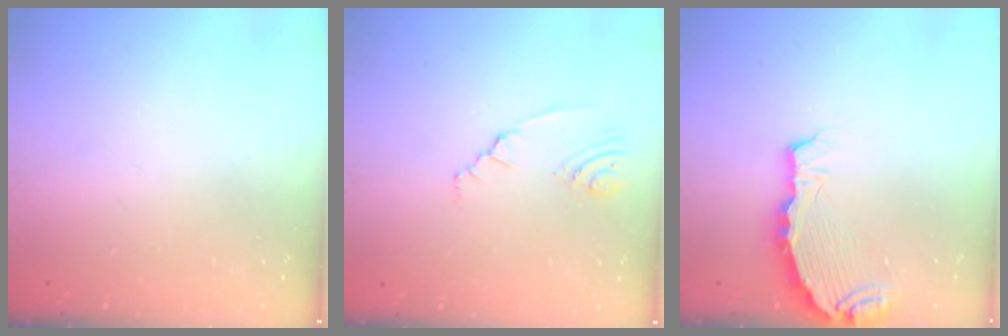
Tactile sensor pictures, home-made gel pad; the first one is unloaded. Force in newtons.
{"total": 2.2, "press": 2.1, "slide": 0.8}
{"total": 5.8, "press": 5.8, "slide": 0.1}